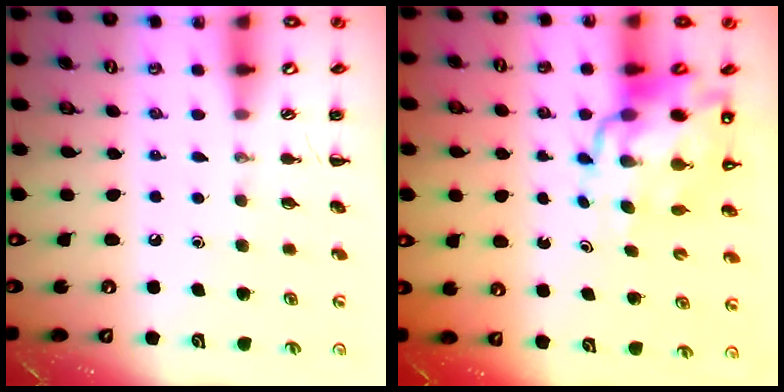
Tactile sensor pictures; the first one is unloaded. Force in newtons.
{"total": 16.1, "press": 15.4, "slide": 4.6}